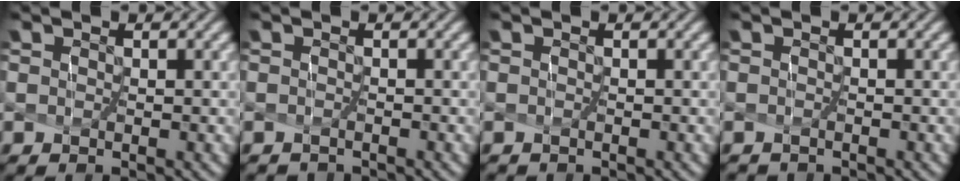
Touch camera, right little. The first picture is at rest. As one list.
[{"total": 1.3, "force": [-1.2, -0.2, -0.6], "torque": [0.008, -0.007, -0.018]}, {"total": 0.7, "force": [-0.6, -0.2, -0.4], "torque": [0.003, -0.004, -0.004]}, {"total": 1.1, "force": [-0.9, -0.2, -0.6], "torque": [0.008, -0.004, -0.010]}]